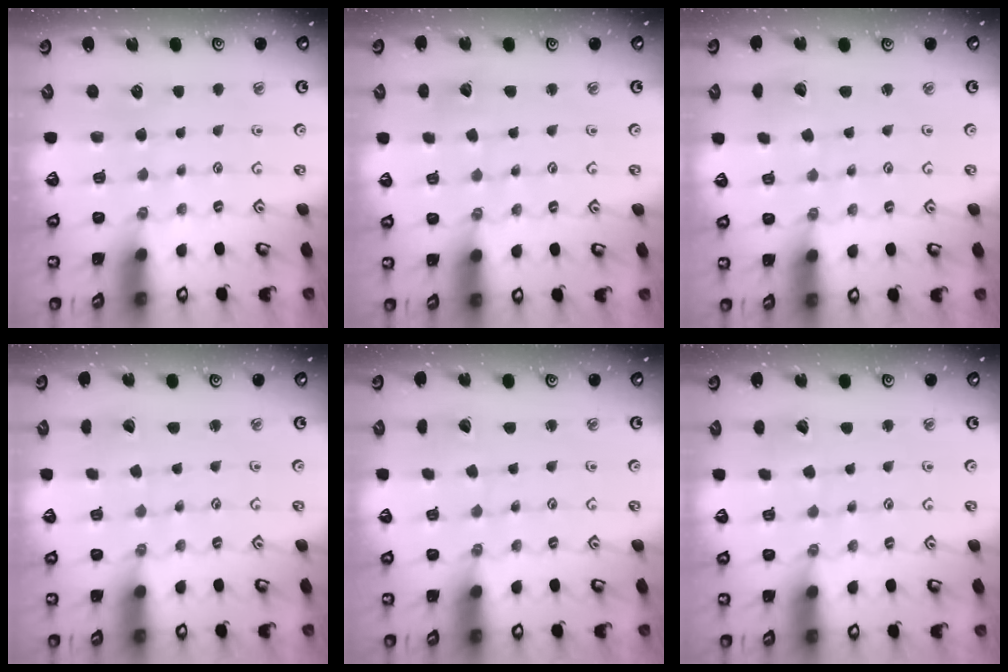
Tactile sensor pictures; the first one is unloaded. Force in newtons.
{"total": 3.4, "press": 3.4, "slide": 0.3}
{"total": 2.4, "press": 2.4, "slide": 0.1}
{"total": 1.0, "press": 1.0, "slide": 0.1}
{"total": 1.6, "press": 1.6, "slide": 0.0}
{"total": 1.4, "press": 1.4, "slide": 0.1}